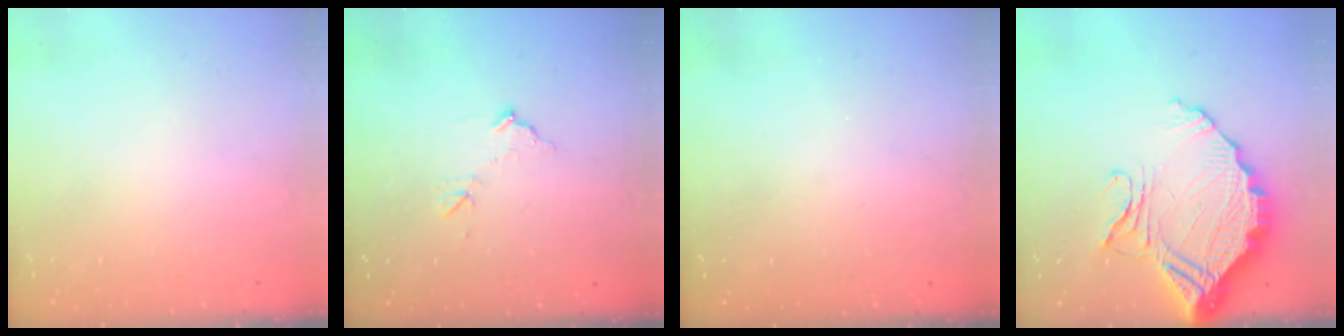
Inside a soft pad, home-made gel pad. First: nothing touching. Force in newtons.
{"total": 7.0, "press": 7.0, "slide": 0.3}
{"total": 2.9, "press": 2.8, "slide": 0.8}
{"total": 15.2, "press": 15.1, "slide": 1.5}